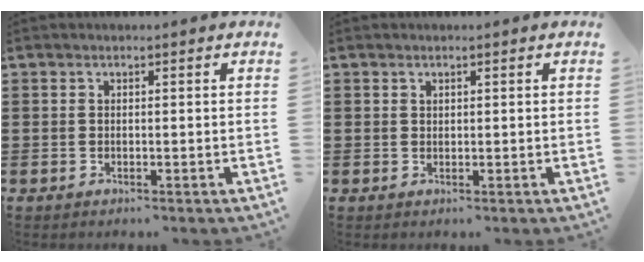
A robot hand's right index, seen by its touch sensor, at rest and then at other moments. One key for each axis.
{"total": 0.6, "fx": 0.4, "fy": 0.4, "fz": 0.1, "tx": -0.004, "ty": 0.002, "tz": 0.008}